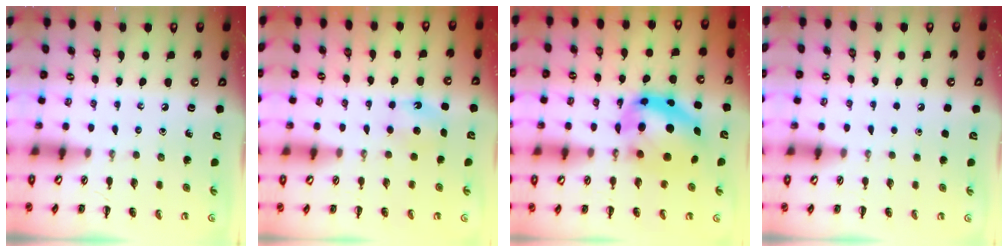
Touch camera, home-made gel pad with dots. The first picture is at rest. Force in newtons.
{"total": 5.0, "press": 4.8, "slide": 1.4}
{"total": 12.8, "press": 12.4, "slide": 3.1}
{"total": 1.7, "press": 1.7, "slide": 0.1}